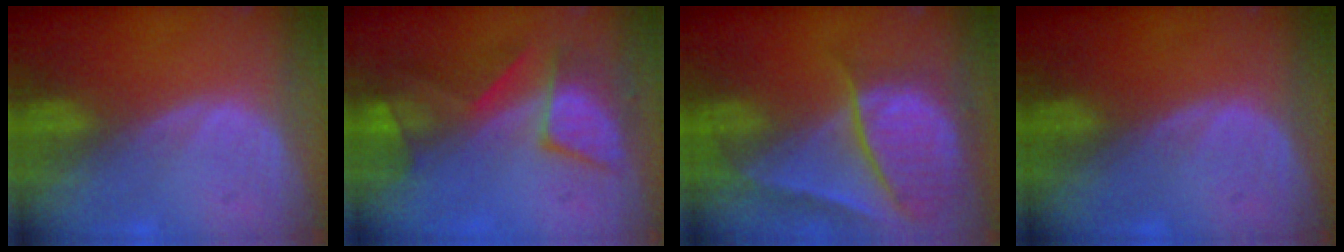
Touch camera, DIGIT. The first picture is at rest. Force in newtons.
{"total": 7.6, "press": 7.5, "slide": 1.1}
{"total": 10.1, "press": 8.3, "slide": 5.7}
{"total": 0.0}